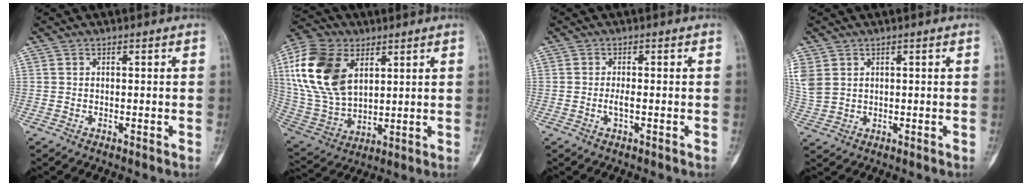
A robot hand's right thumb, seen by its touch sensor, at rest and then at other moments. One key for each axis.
{"total": 19.0, "fx": 6.4, "fy": 11.8, "fz": 13.4, "tx": -0.264, "ty": -0.014, "tz": 0.125}
{"total": 1.6, "fx": -0.4, "fy": 0.4, "fz": 1.5, "tx": -0.033, "ty": -0.001, "tz": -0.009}
{"total": 6.4, "fx": 2.3, "fy": 4.9, "fz": 3.3, "tx": -0.090, "ty": 0.003, "tz": 0.061}